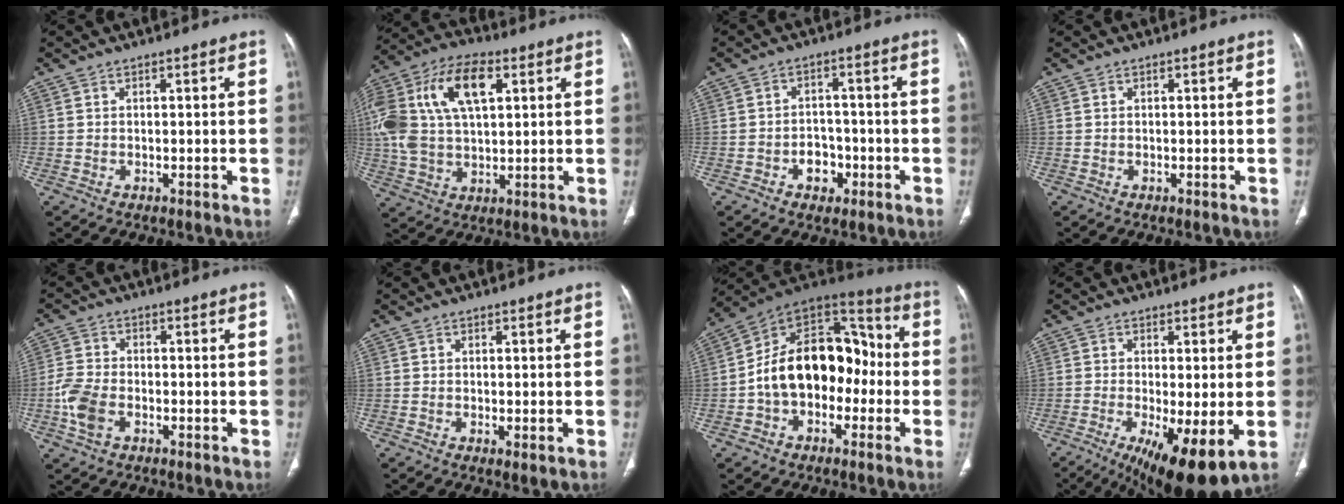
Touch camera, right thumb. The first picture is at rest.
{"total": 22.2, "force": [6.6, 12.4, 17.2], "torque": [-0.372, 0.027, 0.117]}
{"total": 5.2, "force": [-2.1, 3.9, 2.6], "torque": [-0.013, 0.022, -0.031]}
{"total": 0.0}
{"total": 6.4, "force": [-2.2, 4.0, 4.5], "torque": [-0.104, 0.009, -0.046]}
{"total": 1.4, "force": [-0.3, 0.3, 1.3], "torque": [-0.027, -0.007, -0.004]}
{"total": 19.6, "force": [-2.4, 13.1, 14.3], "torque": [-0.193, 0.059, -0.045]}
{"total": 13.0, "force": [-4.0, 3.7, 11.8], "torque": [-0.178, -0.021, -0.052]}